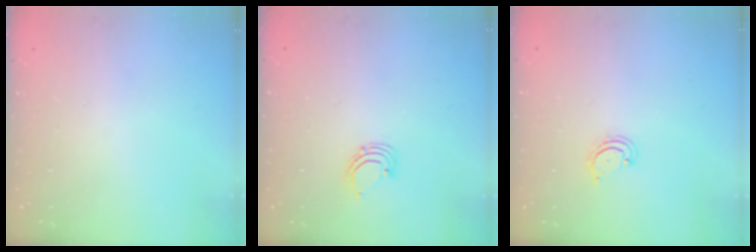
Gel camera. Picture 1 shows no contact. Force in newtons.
{"total": 2.9, "press": 2.9, "slide": 0.2}
{"total": 2.8, "press": 2.8, "slide": 0.2}